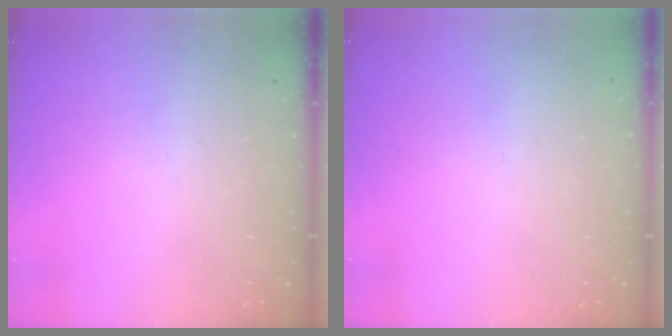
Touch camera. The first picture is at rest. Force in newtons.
{"total": 2.3, "press": 2.3, "slide": 0.1}